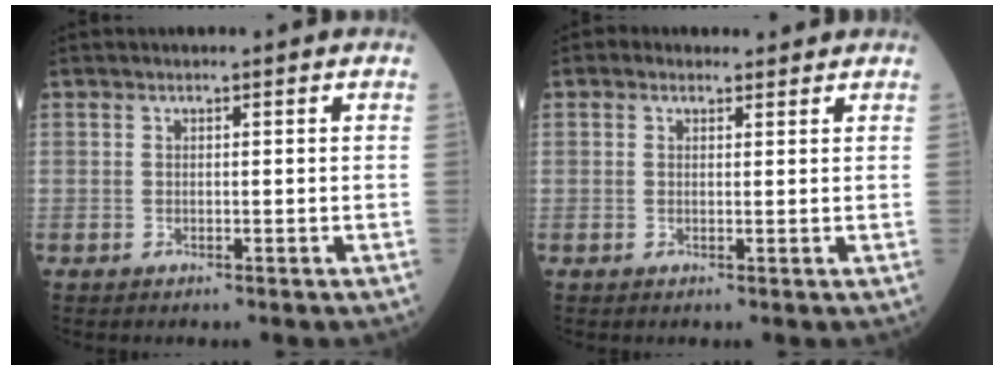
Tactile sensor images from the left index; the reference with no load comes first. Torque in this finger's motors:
{"motor_torque": [0.63, -1.25, -0.03, 0.01]}